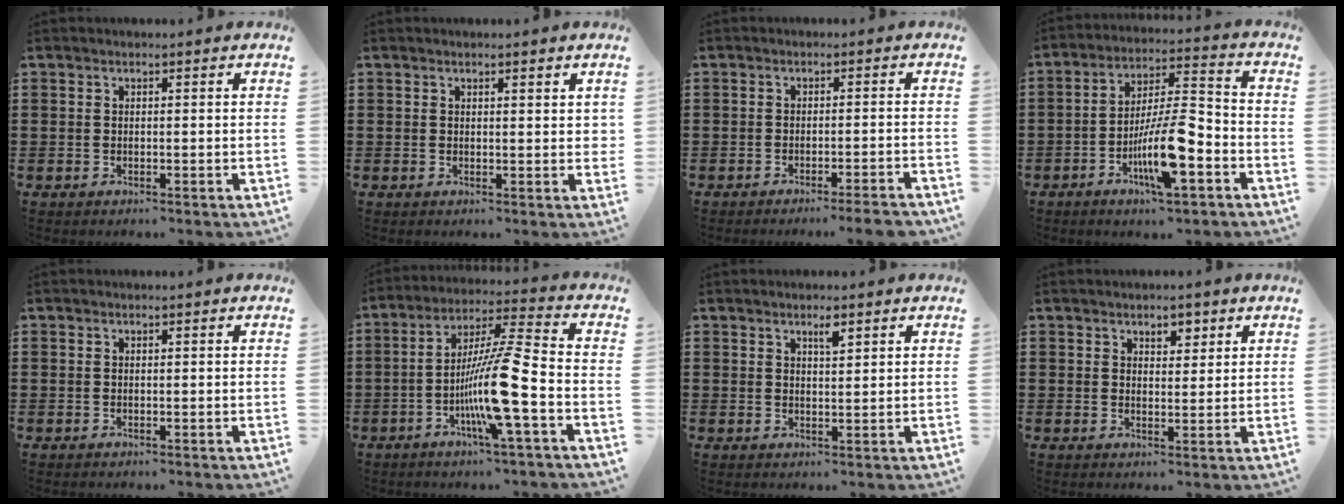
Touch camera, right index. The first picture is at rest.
{"total": 1.2, "force": [0.6, 0.7, 0.8], "torque": [-0.017, 0.006, 0.009]}
{"total": 2.7, "force": [-2.4, -0.3, 1.2], "torque": [-0.019, -0.003, -0.047]}
{"total": 11.5, "force": [-4.9, 3.0, 10.0], "torque": [-0.199, 0.001, -0.093]}
{"total": 0.0}
{"total": 12.4, "force": [-4.2, 0.0, 11.7], "torque": [-0.230, -0.010, -0.087]}
{"total": 2.1, "force": [1.3, 0.5, 1.5], "torque": [-0.024, -0.001, 0.020]}
{"total": 2.7, "force": [1.8, 1.6, 1.2], "torque": [-0.014, 0.002, 0.029]}